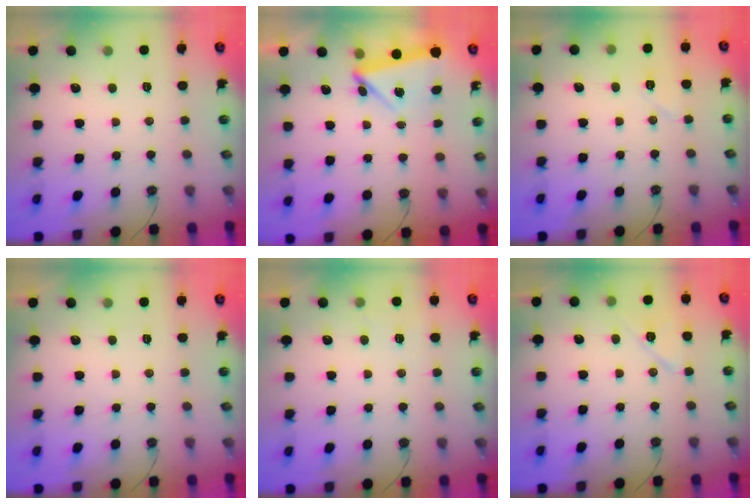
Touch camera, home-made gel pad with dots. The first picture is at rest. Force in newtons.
{"total": 6.4, "press": 6.3, "slide": 1.3}
{"total": 5.7, "press": 5.1, "slide": 2.5}
{"total": 0.0}
{"total": 3.2, "press": 2.7, "slide": 1.6}
{"total": 8.8, "press": 5.2, "slide": 7.1}